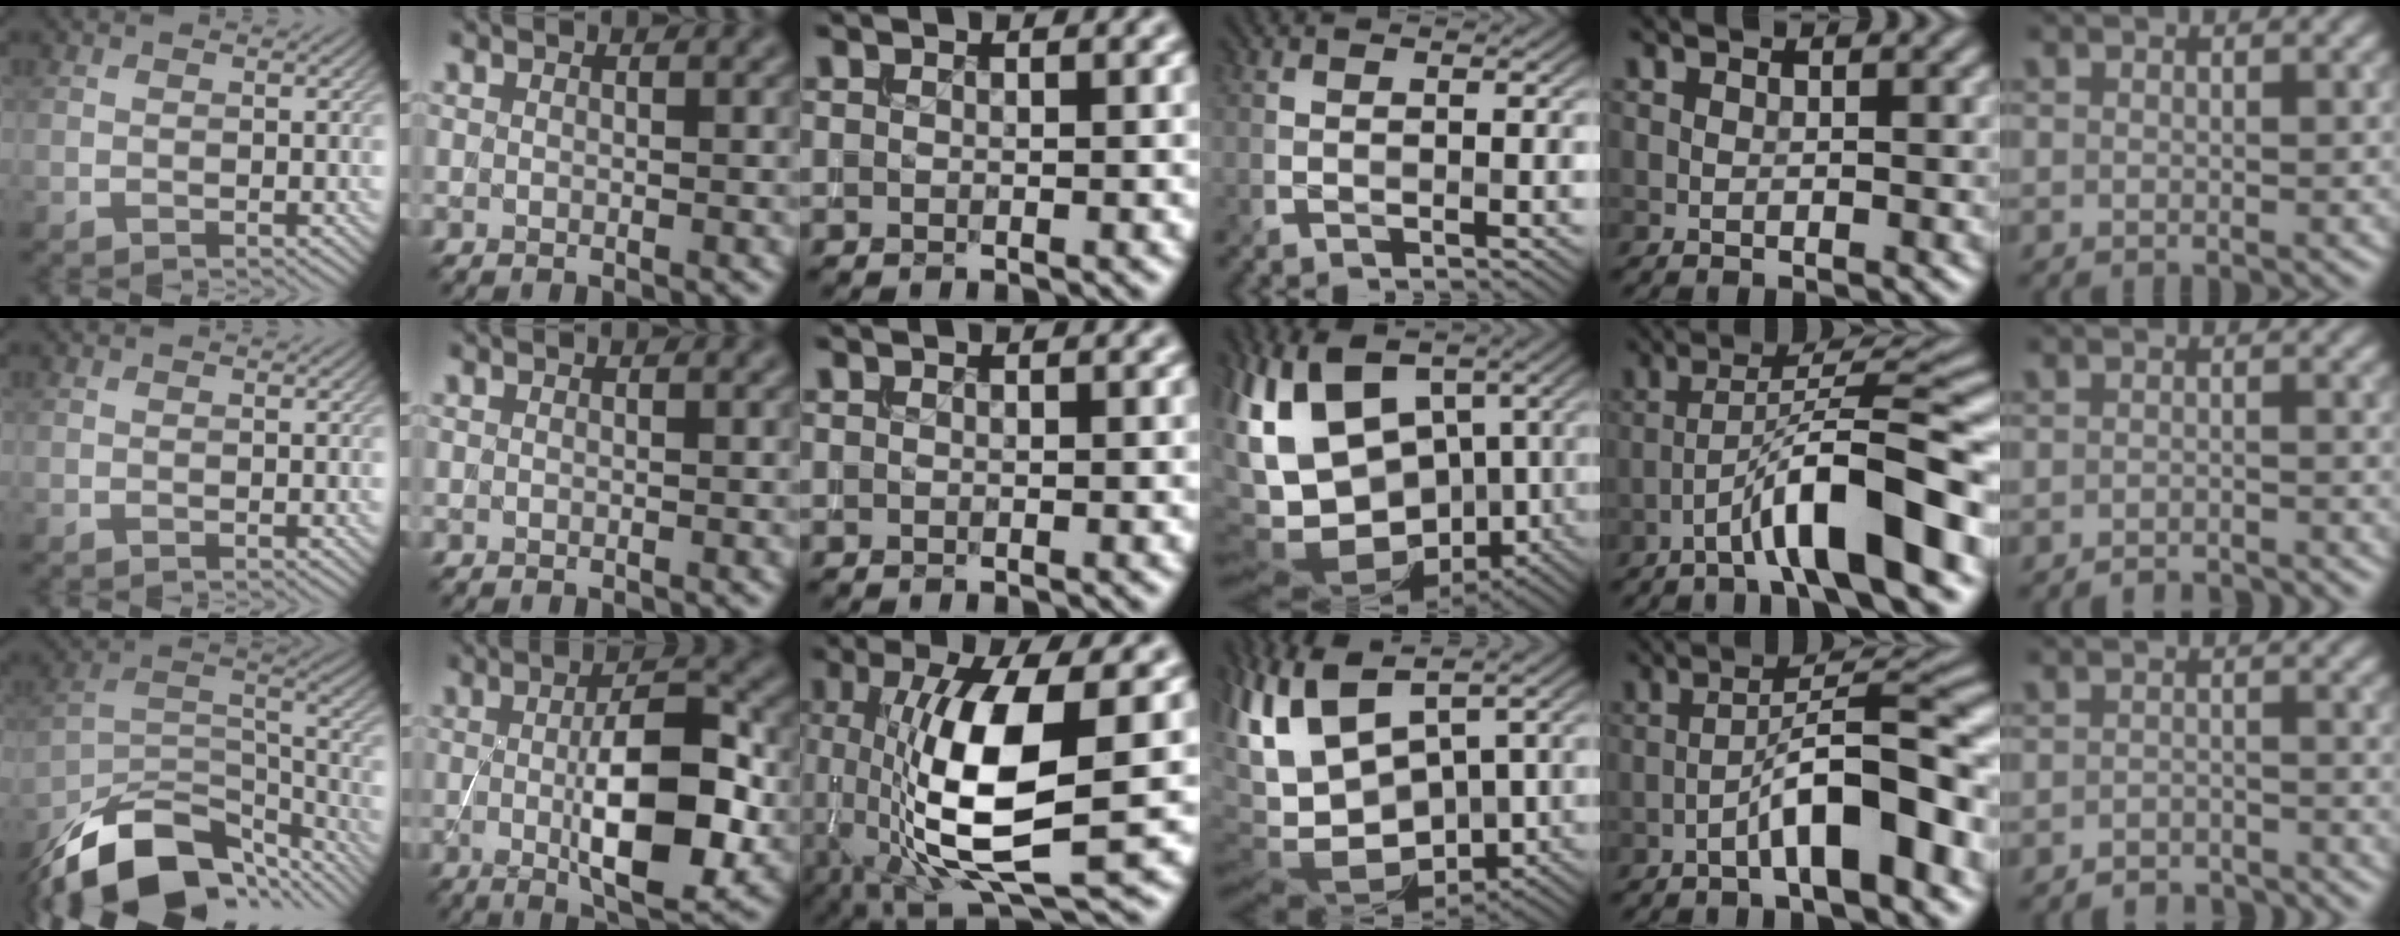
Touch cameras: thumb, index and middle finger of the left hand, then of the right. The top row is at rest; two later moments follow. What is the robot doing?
{"motion": "extract", "object": "backpack"}